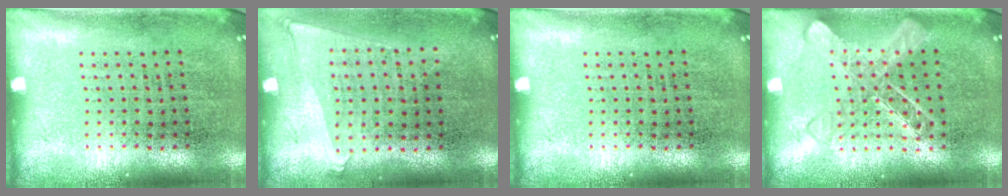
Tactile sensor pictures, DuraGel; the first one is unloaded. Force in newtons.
{"total": 1.1, "press": 1.0, "slide": 0.5}
{"total": 0.0}
{"total": 1.6, "press": 1.6, "slide": 0.4}